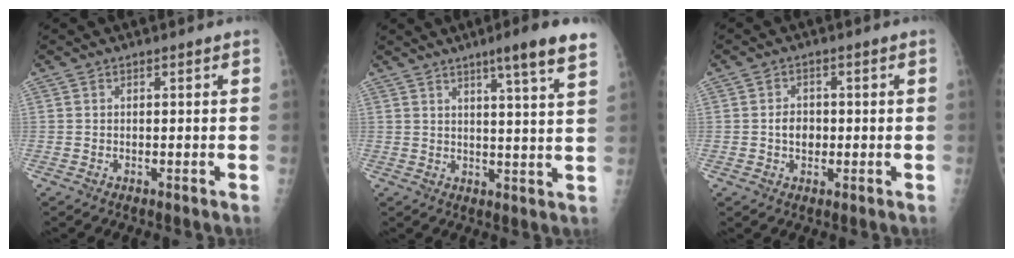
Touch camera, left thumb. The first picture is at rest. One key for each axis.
{"total": 10.0, "fx": 6.7, "fy": 0.0, "fz": 7.5, "tx": -0.097, "ty": -0.028, "tz": 0.078}
{"total": 3.5, "fx": -0.3, "fy": 2.8, "fz": 2.1, "tx": -0.018, "ty": 0.005, "tz": -0.007}